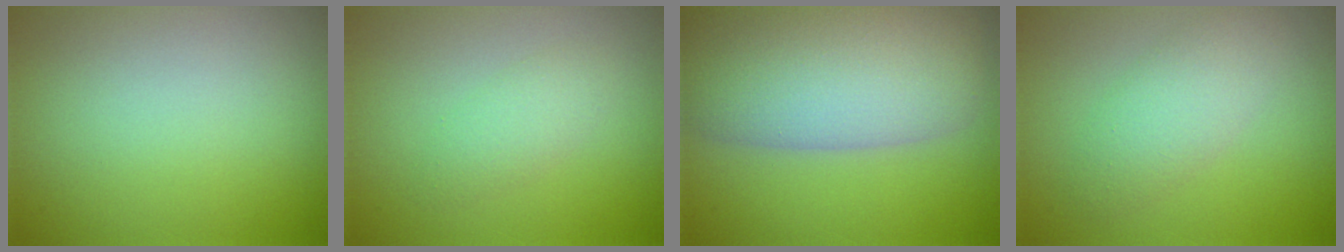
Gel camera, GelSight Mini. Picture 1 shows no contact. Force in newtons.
{"total": 1.8, "press": 1.8, "slide": 0.1}
{"total": 11.1, "press": 11.1, "slide": 0.6}
{"total": 3.1, "press": 3.1, "slide": 0.1}